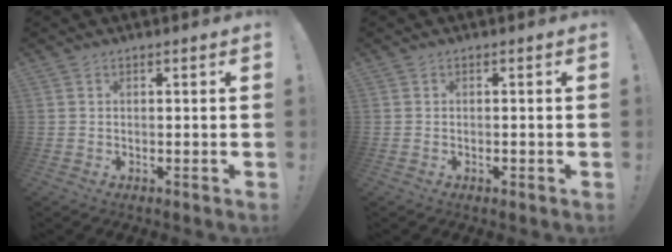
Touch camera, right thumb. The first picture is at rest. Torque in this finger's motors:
{"motor_torque": [0.15, -0.03, -0.19, 0.04, 0.02]}